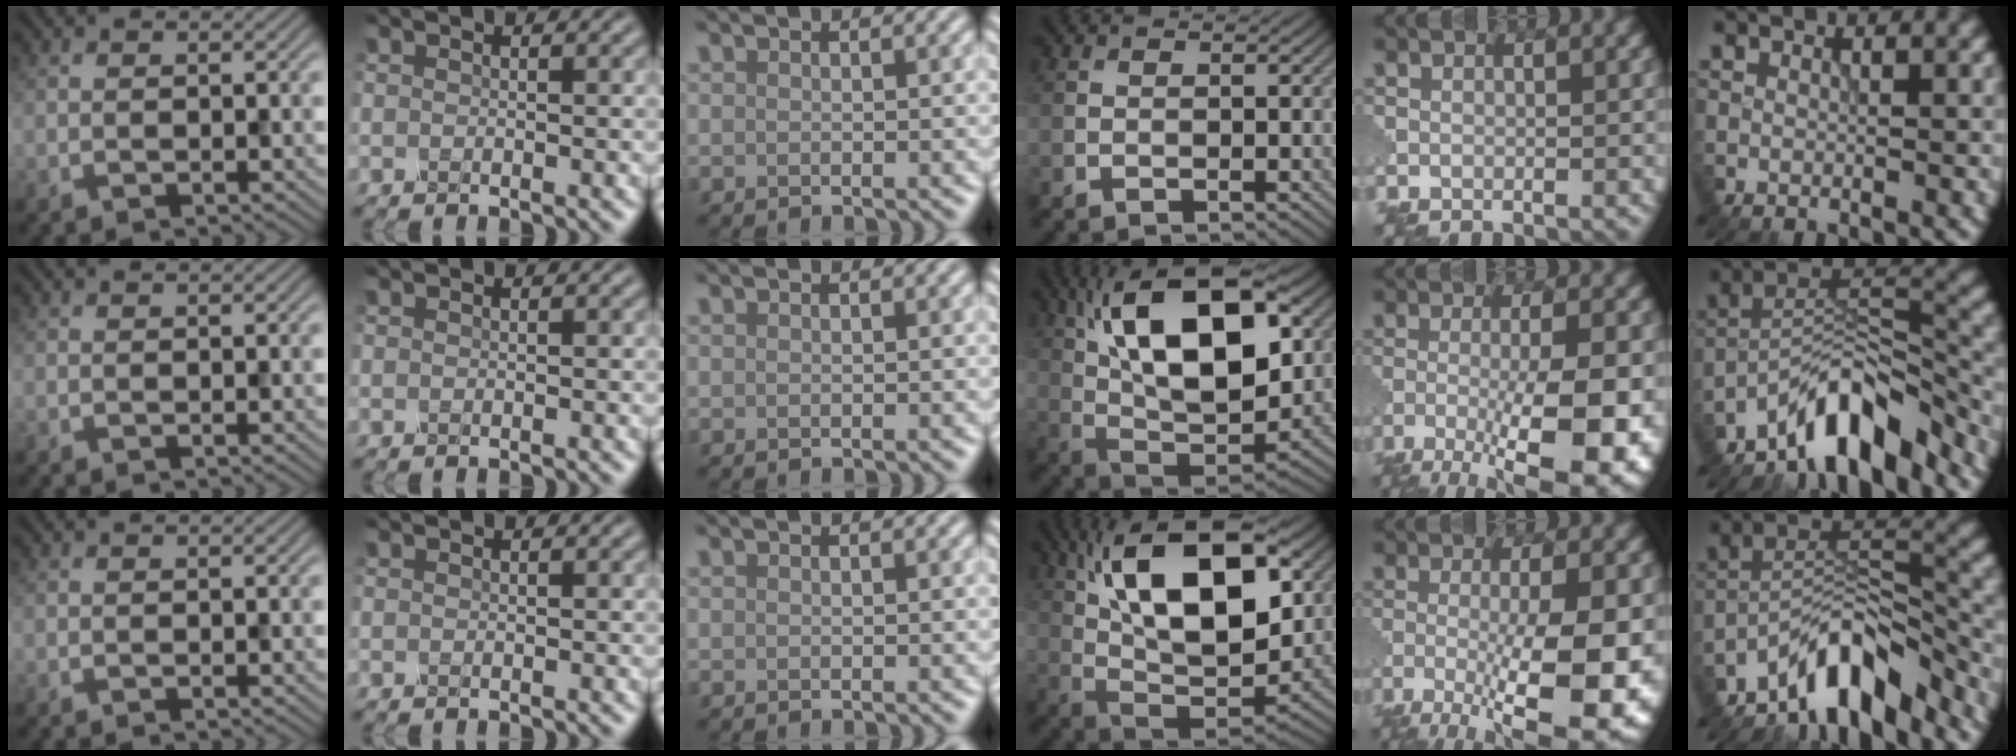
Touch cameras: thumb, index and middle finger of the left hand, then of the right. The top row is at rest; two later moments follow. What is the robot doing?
{"motion": "disassemble", "object": "glue stick"}